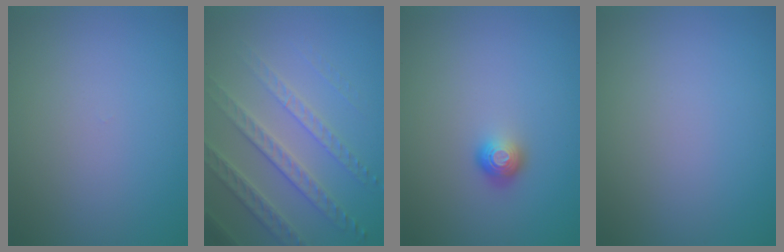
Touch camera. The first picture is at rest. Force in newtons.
{"total": 4.7, "press": 4.0, "slide": 2.5}
{"total": 1.7, "press": 1.3, "slide": 1.2}
{"total": 0.0}